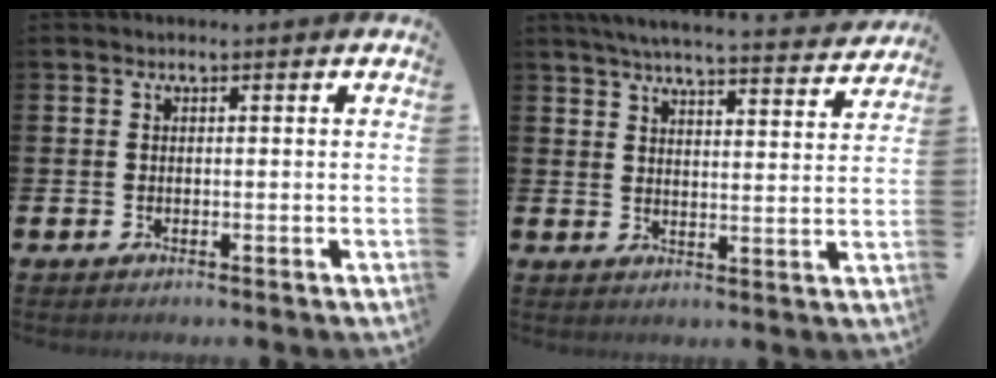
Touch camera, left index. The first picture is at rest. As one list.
[{"total": 5.7, "force": [5.4, 0.1, 1.6], "torque": [-0.043, -0.039, 0.094]}]